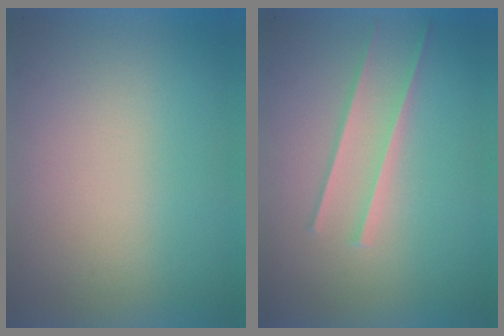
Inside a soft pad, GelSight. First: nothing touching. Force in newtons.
{"total": 1.5}